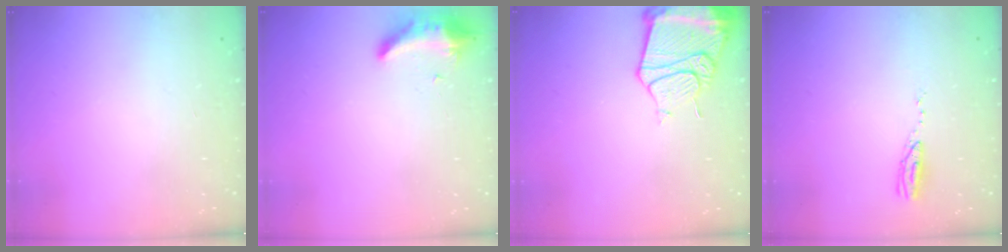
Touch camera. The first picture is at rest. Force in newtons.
{"total": 8.6, "press": 8.6, "slide": 0.3}
{"total": 14.5, "press": 14.4, "slide": 1.7}
{"total": 5.0, "press": 4.7, "slide": 1.5}